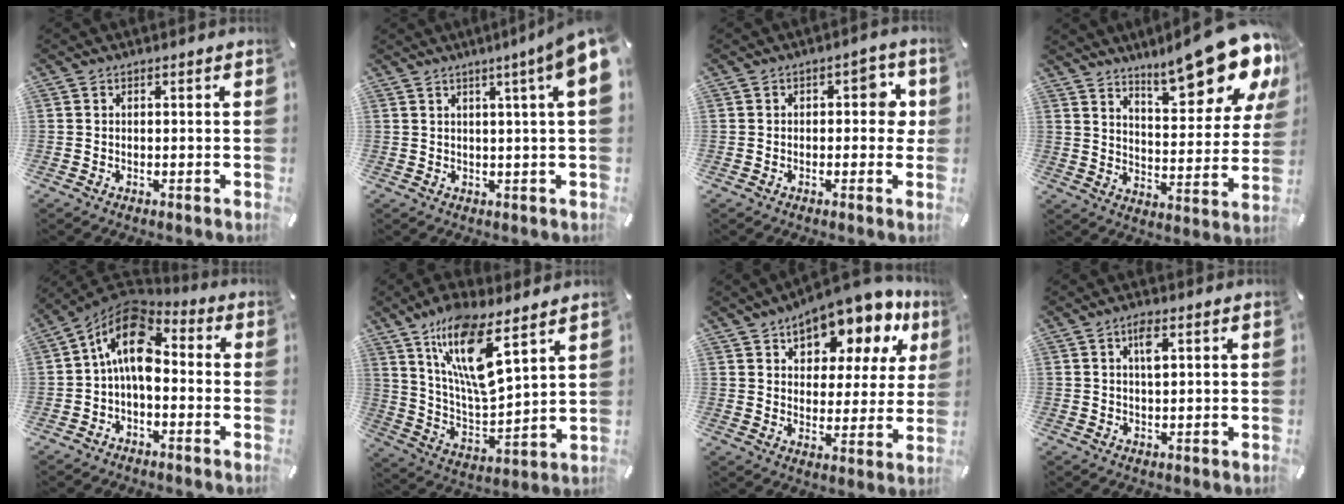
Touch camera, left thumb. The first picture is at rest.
{"total": 7.6, "force": [3.4, -0.3, 6.8], "torque": [-0.115, -0.017, 0.054]}
{"total": 5.5, "force": [0.6, 3.2, 4.4], "torque": [-0.047, 0.001, 0.000]}
{"total": 18.8, "force": [14.2, 5.8, 10.9], "torque": [-0.145, -0.114, 0.235]}
{"total": 13.2, "force": [0.4, 7.9, 10.6], "torque": [-0.195, 0.006, 0.003]}
{"total": 17.2, "force": [10.9, 5.1, 12.2], "torque": [-0.243, -0.059, 0.182]}
{"total": 14.9, "force": [10.8, 7.4, 7.2], "torque": [-0.109, -0.074, 0.183]}
{"total": 3.9, "force": [1.6, 1.1, 3.4], "torque": [-0.065, 0.003, 0.023]}